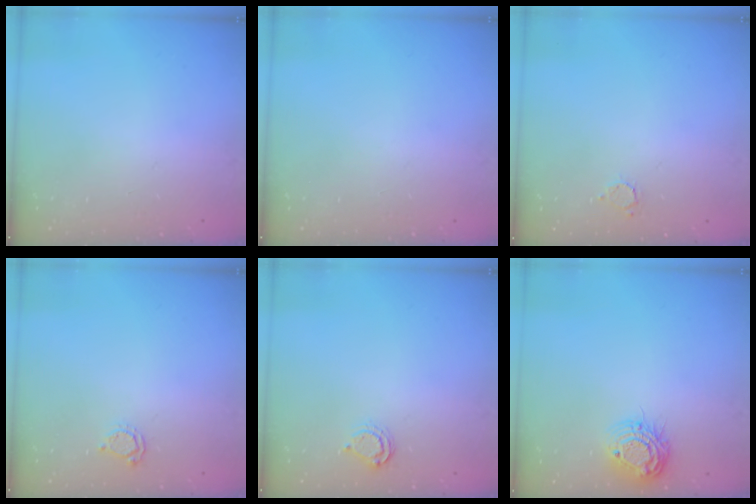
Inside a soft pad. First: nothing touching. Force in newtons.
{"total": 0.0}
{"total": 2.5, "press": 2.5, "slide": 0.3}
{"total": 4.2, "press": 4.2, "slide": 0.4}
{"total": 5.3, "press": 5.3, "slide": 0.7}
{"total": 11.5, "press": 11.5, "slide": 0.7}